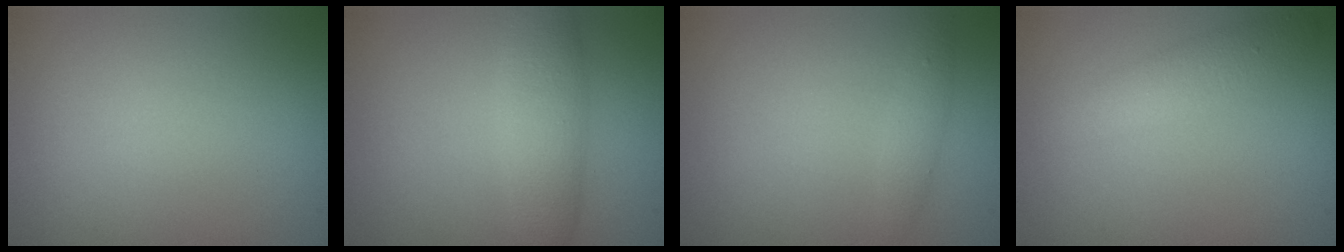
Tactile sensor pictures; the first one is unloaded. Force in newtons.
{"total": 4.0, "press": 4.0, "slide": 0.0}
{"total": 1.3, "press": 1.3, "slide": 0.0}
{"total": 2.6, "press": 2.6, "slide": 0.2}